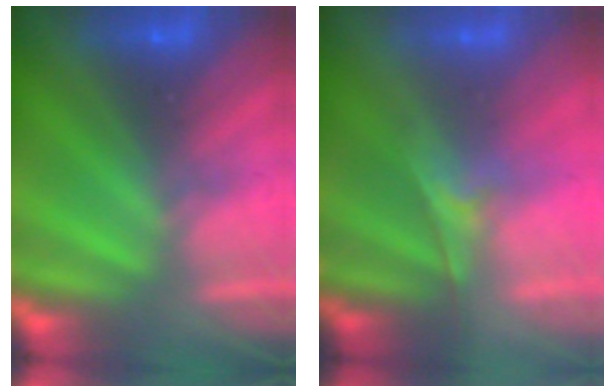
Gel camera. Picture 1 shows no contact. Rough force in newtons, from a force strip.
{"total": 2.0}